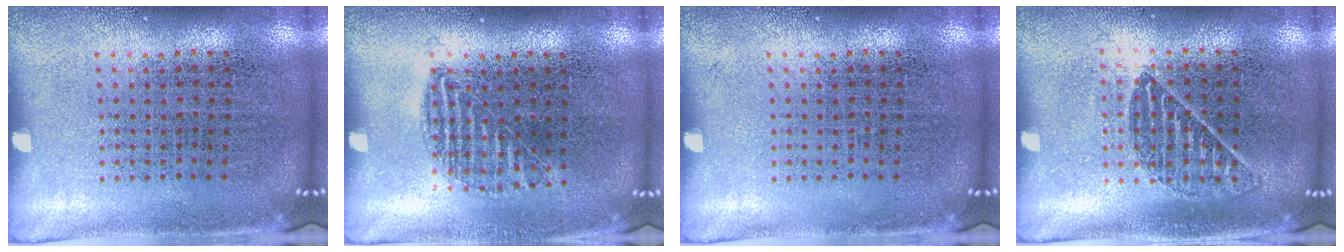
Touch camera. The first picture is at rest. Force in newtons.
{"total": 0.9, "press": 0.8, "slide": 0.3}
{"total": 0.0}
{"total": 1.0, "press": 0.9, "slide": 0.4}